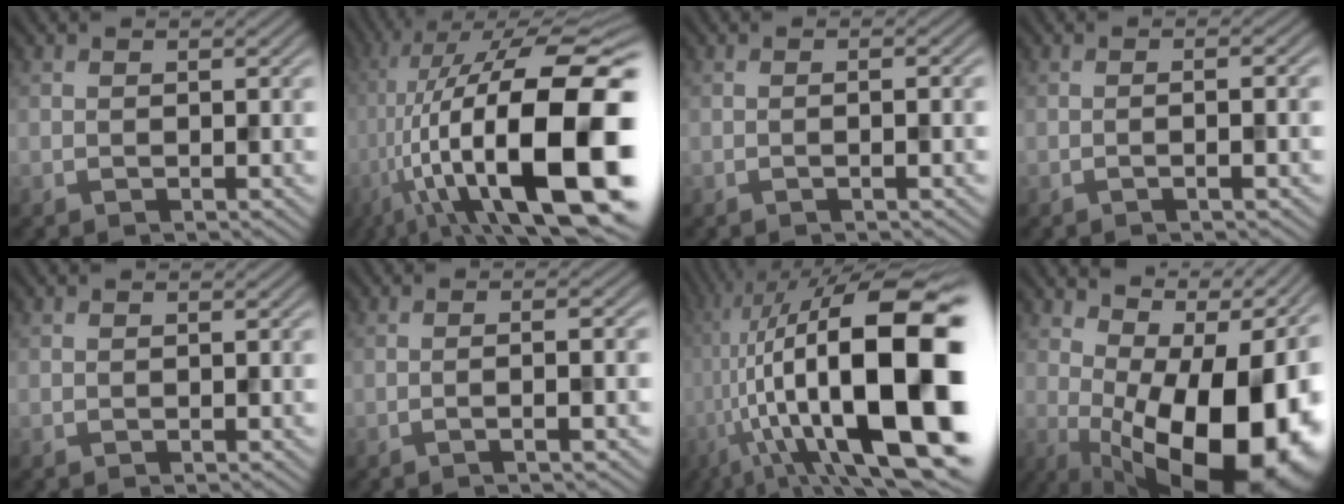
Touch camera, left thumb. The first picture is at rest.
{"total": 22.0, "force": [-3.6, 7.6, 20.3], "torque": [-0.338, 0.013, -0.056]}
{"total": 2.2, "force": [-0.6, 0.3, 2.1], "torque": [-0.033, 0.004, -0.014]}
{"total": 3.2, "force": [-0.9, 0.5, 3.0], "torque": [-0.043, 0.006, -0.020]}
{"total": 0.0}
{"total": 4.1, "force": [-1.2, 0.8, 3.8], "torque": [-0.055, 0.008, -0.026]}
{"total": 21.9, "force": [-1.1, 8.0, 20.3], "torque": [-0.351, 0.025, -0.014]}
{"total": 19.0, "force": [-1.2, 9.7, 16.4], "torque": [-0.168, -0.007, -0.005]}